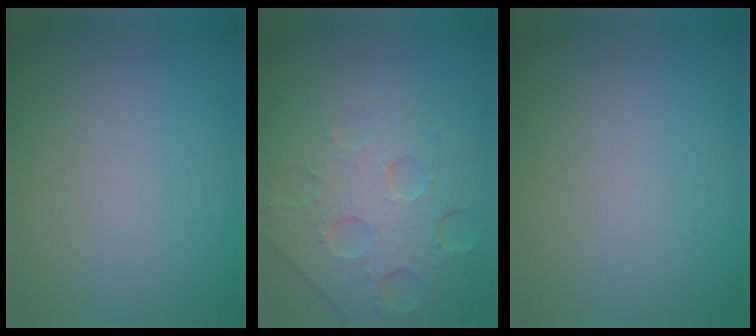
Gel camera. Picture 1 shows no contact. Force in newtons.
{"total": 7.9, "press": 5.4, "slide": 5.8}
{"total": 0.0}